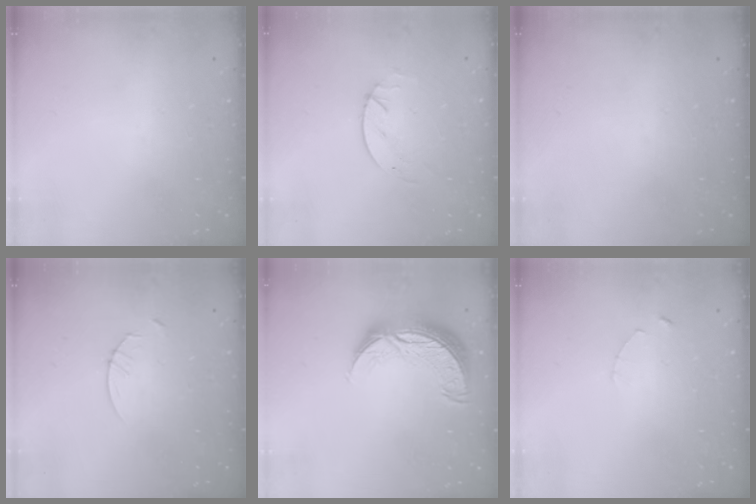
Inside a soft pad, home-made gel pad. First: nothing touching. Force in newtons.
{"total": 1.7, "press": 1.7, "slide": 0.2}
{"total": 0.0}
{"total": 2.9, "press": 2.9, "slide": 0.4}
{"total": 10.8, "press": 10.7, "slide": 1.0}
{"total": 1.0, "press": 1.0, "slide": 0.2}